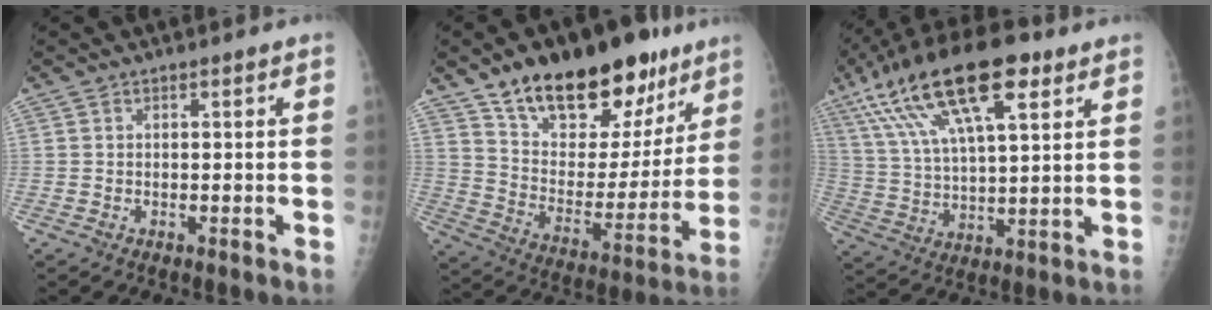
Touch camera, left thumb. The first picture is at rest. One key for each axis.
{"total": 25.8, "fx": 16.8, "fy": 12.6, "fz": 14.9, "tx": -0.183, "ty": -0.058, "tz": 0.268}
{"total": 21.5, "fx": 11.0, "fy": 7.7, "fz": 16.8, "tx": -0.302, "ty": -0.001, "tz": 0.195}